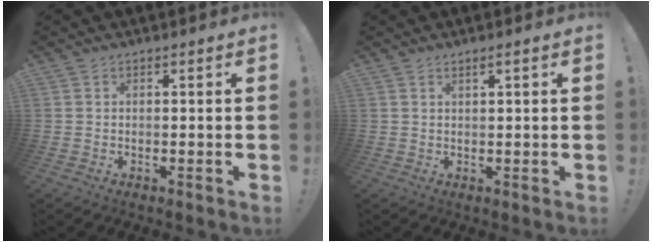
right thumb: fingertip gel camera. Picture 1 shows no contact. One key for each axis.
{"total": 1.6, "fx": 0.8, "fy": -0.1, "fz": 1.3, "tx": -0.027, "ty": 0.001, "tz": 0.014}